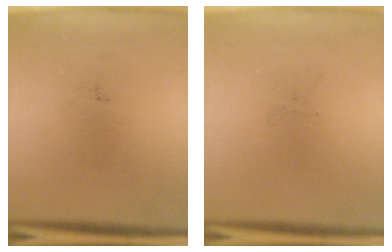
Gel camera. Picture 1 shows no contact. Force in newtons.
{"total": 0.0}